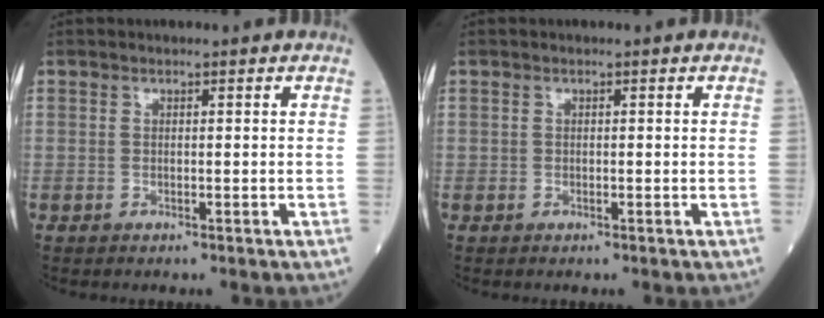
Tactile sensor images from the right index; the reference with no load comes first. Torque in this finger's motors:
{"motor_torque": [-0.16, 0.13, -0.05, -0.01]}